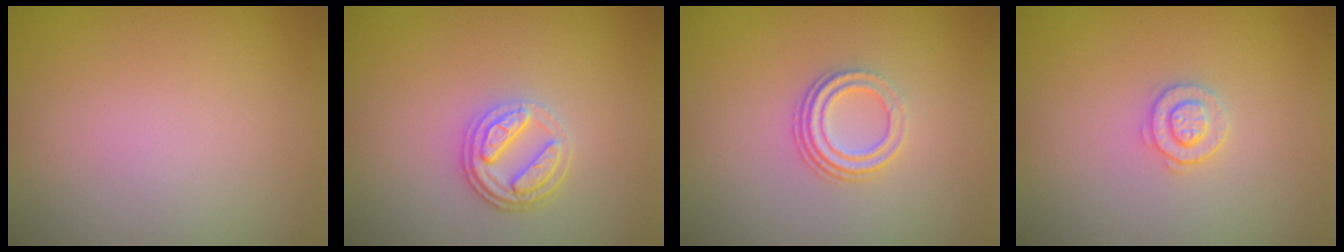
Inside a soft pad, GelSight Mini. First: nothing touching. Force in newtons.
{"total": 3.4, "press": 2.7, "slide": 2.1}
{"total": 2.9, "press": 2.0, "slide": 2.0}
{"total": 2.0, "press": 1.9, "slide": 0.4}